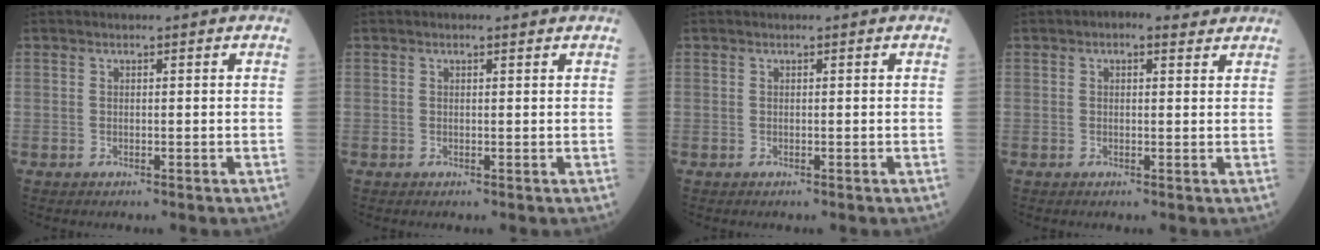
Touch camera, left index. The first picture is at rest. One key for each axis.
{"total": 0.7, "fx": 0.5, "fy": 0.2, "fz": 0.4, "tx": -0.014, "ty": 0.002, "tz": 0.005}
{"total": 0.0}
{"total": 3.1, "fx": 2.0, "fy": 1.5, "fz": 1.8, "tx": -0.032, "ty": 0.023, "tz": 0.027}